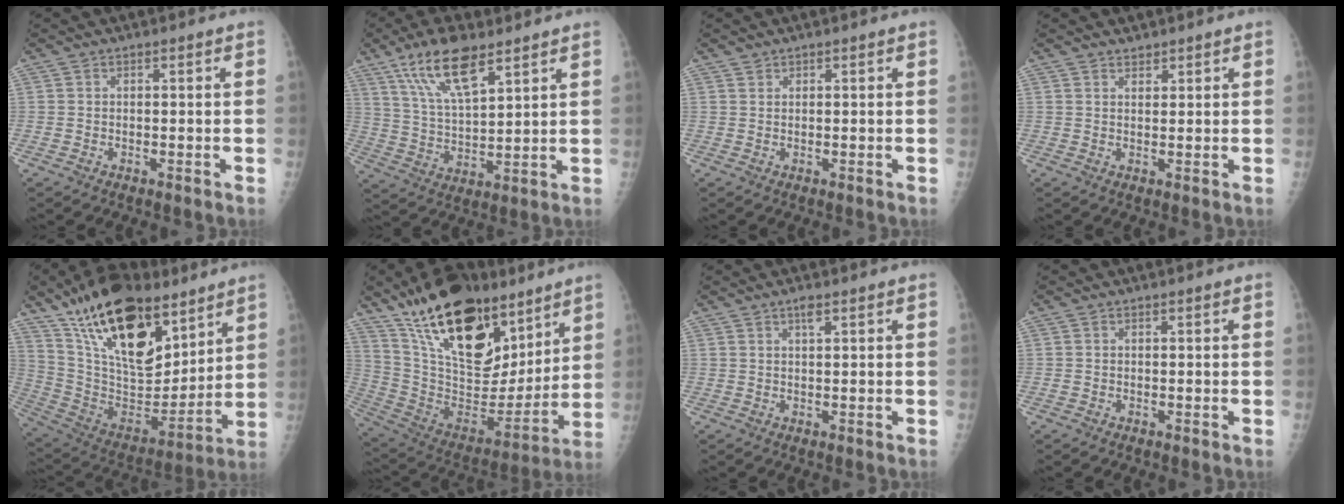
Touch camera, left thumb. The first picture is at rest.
{"total": 13.4, "force": [8.4, 4.6, 9.3], "torque": [-0.158, -0.034, 0.164]}
{"total": 0.6, "force": [0.5, 0.4, -0.1], "torque": [0.008, -0.002, 0.006]}
{"total": 1.5, "force": [1.3, 0.7, 0.3], "torque": [0.006, -0.009, 0.020]}
{"total": 28.2, "force": [17.0, 13.3, 18.1], "torque": [-0.283, -0.049, 0.297]}
{"total": 29.5, "force": [18.2, 13.9, 18.5], "torque": [-0.277, -0.052, 0.312]}
{"total": 1.7, "force": [1.0, 0.4, 1.3], "torque": [-0.021, 0.000, 0.017]}
{"total": 0.5, "force": [-0.2, 0.5, 0.2], "torque": [-0.001, 0.001, -0.002]}